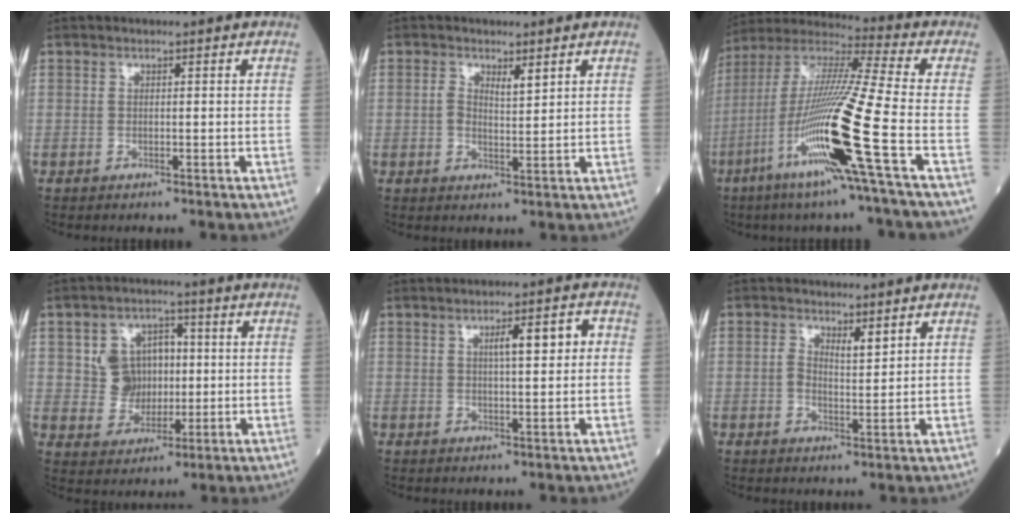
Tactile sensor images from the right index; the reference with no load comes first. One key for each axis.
{"total": 2.9, "fx": 1.4, "fy": 1.0, "fz": 2.3, "tx": -0.042, "ty": 0.003, "tz": 0.027}
{"total": 19.3, "fx": -6.9, "fy": -1.5, "fz": 17.9, "tx": -0.374, "ty": -0.029, "tz": -0.143}
{"total": 7.3, "fx": 1.2, "fy": 6.4, "fz": 3.3, "tx": -0.061, "ty": 0.017, "tz": 0.029}
{"total": 5.1, "fx": 1.1, "fy": 0.9, "fz": 4.9, "tx": -0.077, "ty": 0.013, "tz": 0.018}
{"total": 3.0, "fx": 1.4, "fy": 1.1, "fz": 2.4, "tx": -0.042, "ty": 0.003, "tz": 0.027}